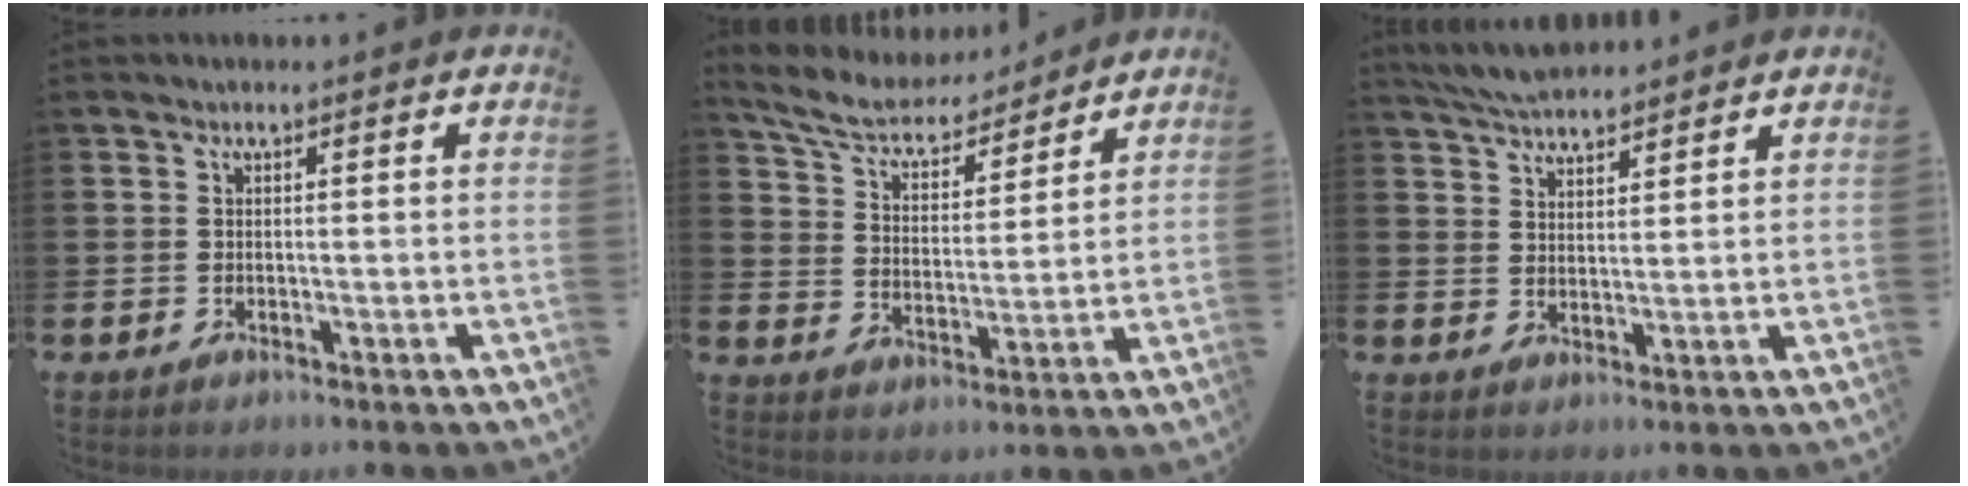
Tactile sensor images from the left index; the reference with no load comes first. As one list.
[{"total": 7.9, "force": [7.3, 1.9, 2.1], "torque": [-0.084, -0.047, 0.130]}, {"total": 5.3, "force": [5.2, 0.6, 0.9], "torque": [-0.040, -0.017, 0.098]}]